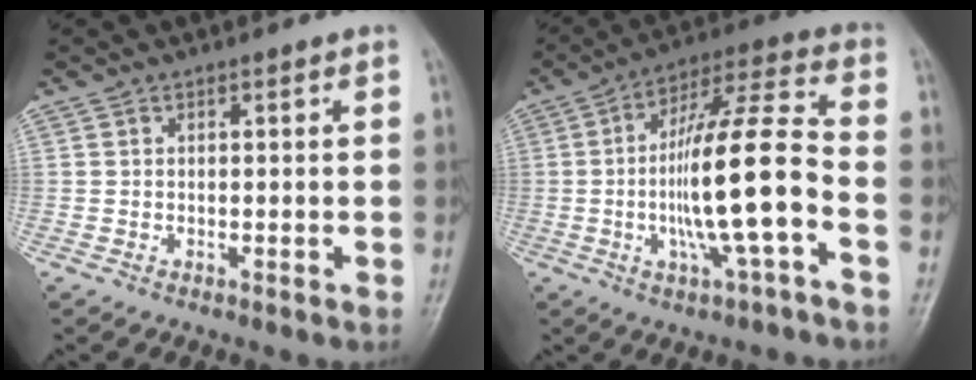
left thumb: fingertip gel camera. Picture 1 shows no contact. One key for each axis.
{"total": 17.3, "fx": -3.6, "fy": 3.0, "fz": 16.7, "tx": -0.314, "ty": 0.034, "tz": -0.062}